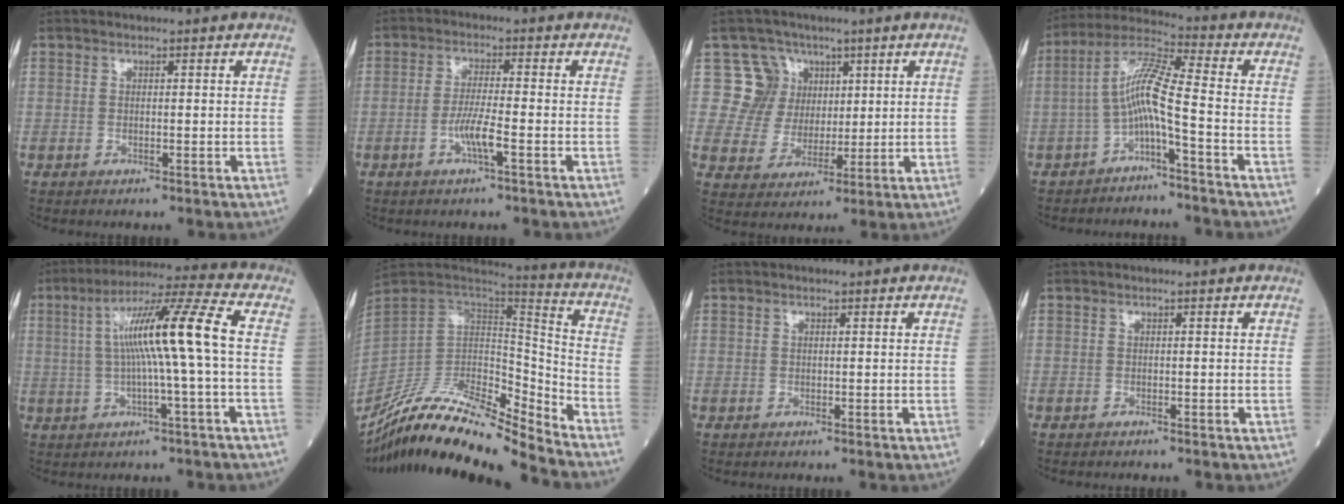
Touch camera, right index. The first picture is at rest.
{"total": 4.3, "force": [-1.7, -0.1, 3.9], "torque": [-0.078, -0.004, -0.036]}
{"total": 7.9, "force": [3.2, 7.2, -0.6], "torque": [0.022, 0.016, 0.059]}
{"total": 8.2, "force": [-2.7, -0.1, 7.7], "torque": [-0.152, 0.025, -0.056]}
{"total": 12.1, "force": [0.6, -1.0, 12.1], "torque": [-0.209, 0.022, 0.008]}
{"total": 20.4, "force": [-18.4, 1.8, 8.5], "torque": [-0.164, 0.016, -0.331]}
{"total": 0.0}
{"total": 1.2, "force": [-1.1, 0.3, 0.4], "torque": [-0.012, -0.002, -0.013]}